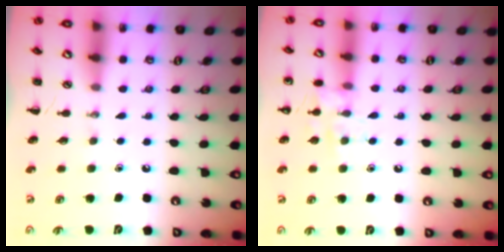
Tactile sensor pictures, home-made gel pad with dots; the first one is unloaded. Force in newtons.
{"total": 8.8, "press": 8.8, "slide": 1.0}